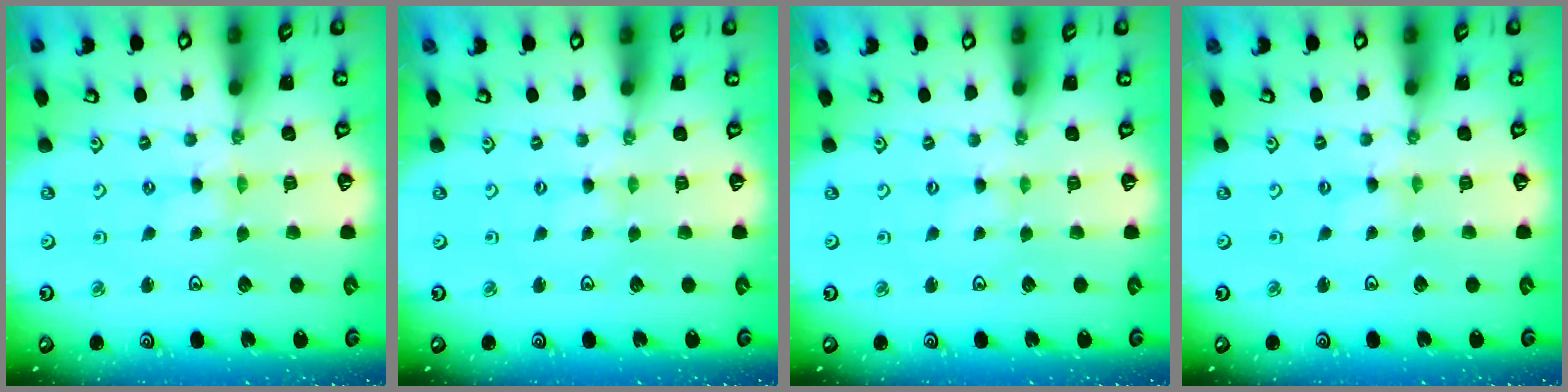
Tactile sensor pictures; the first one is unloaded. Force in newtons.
{"total": 0.0}
{"total": 0.0}
{"total": 0.0}